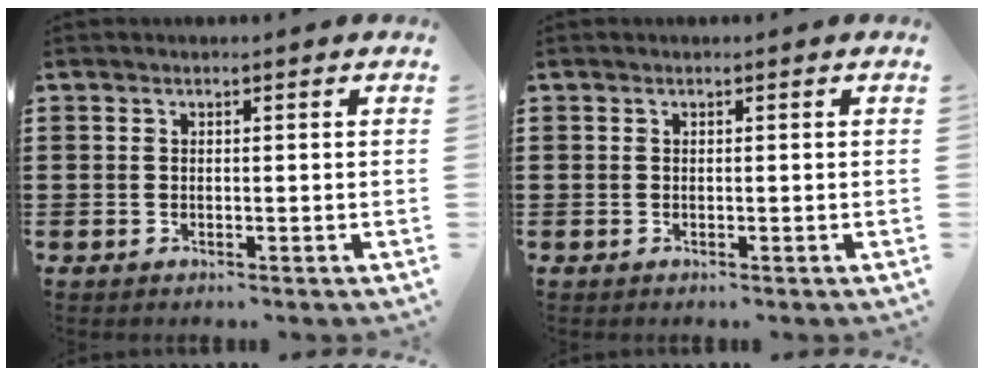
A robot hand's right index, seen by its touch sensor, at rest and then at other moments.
{"total": 0.0}